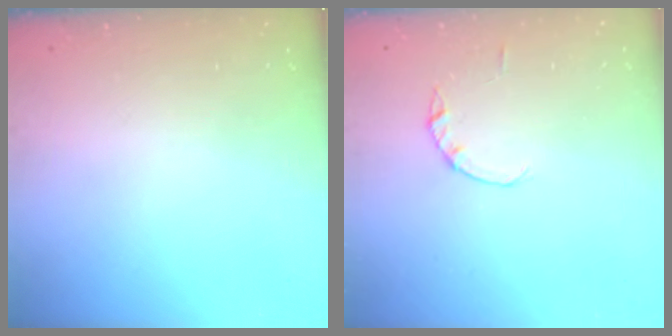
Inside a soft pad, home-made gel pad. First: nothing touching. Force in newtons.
{"total": 1.0, "press": 1.0, "slide": 0.2}